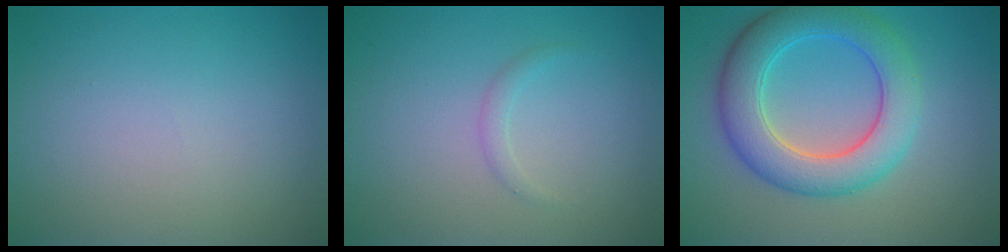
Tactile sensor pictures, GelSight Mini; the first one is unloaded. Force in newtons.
{"total": 0.9, "press": 0.9, "slide": 0.0}
{"total": 6.9, "press": 6.9, "slide": 0.2}